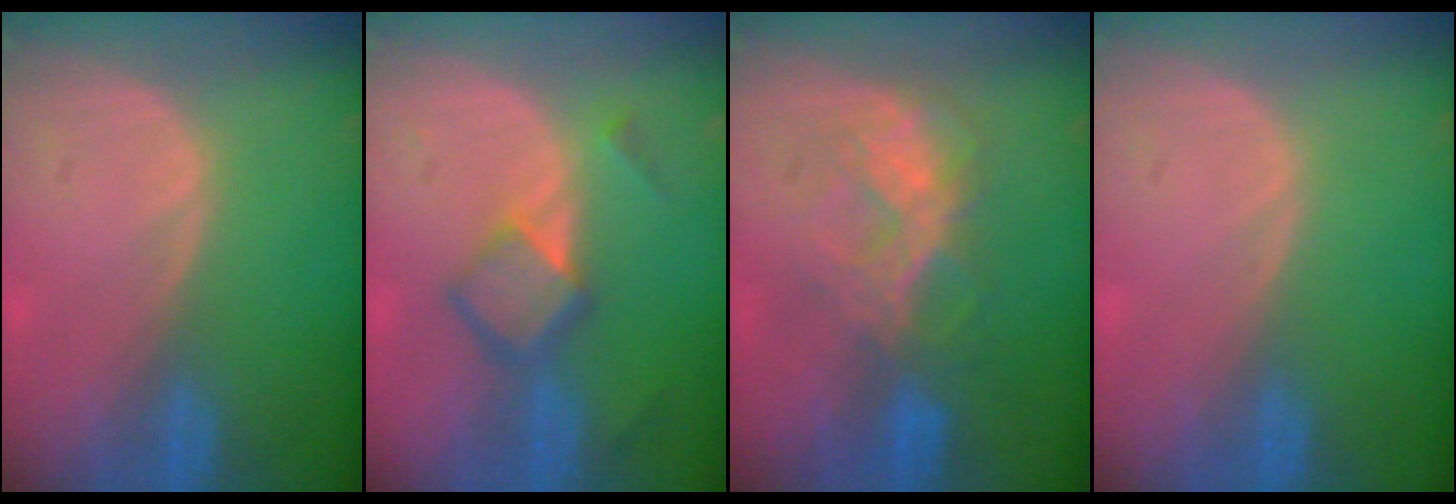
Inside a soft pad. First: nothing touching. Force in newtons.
{"total": 5.8, "press": 5.0, "slide": 2.9}
{"total": 6.8, "press": 6.7, "slide": 1.2}
{"total": 0.0}